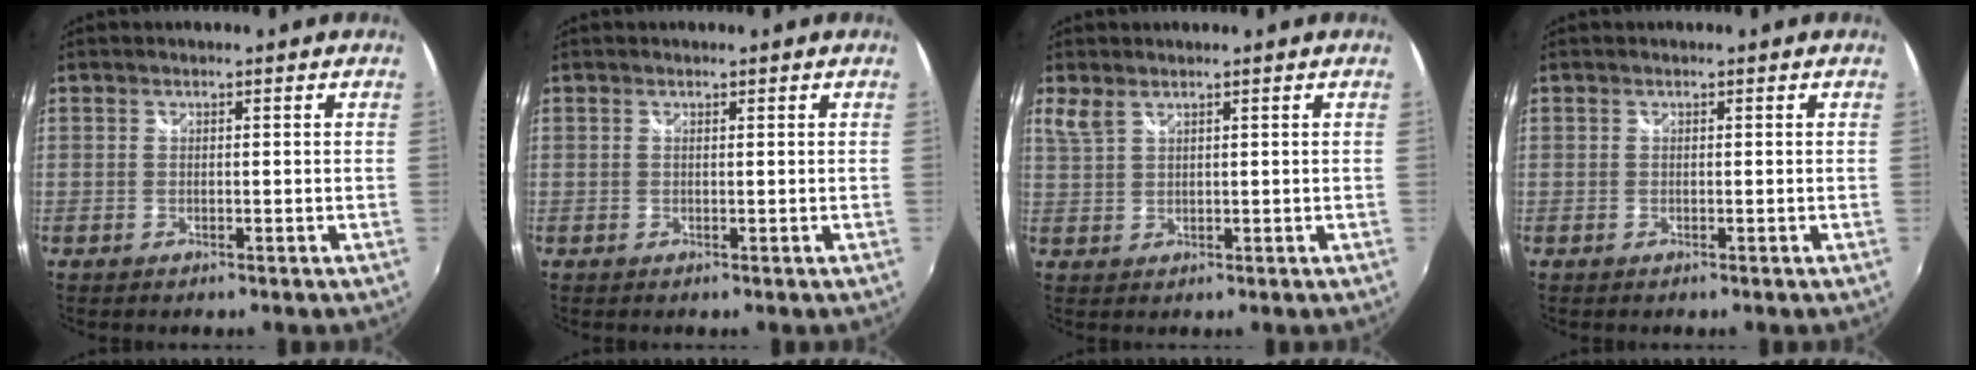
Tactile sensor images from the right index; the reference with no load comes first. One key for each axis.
{"total": 0.0}
{"total": 2.6, "fx": 1.9, "fy": 0.9, "fz": 1.6, "tx": -0.035, "ty": 0.000, "tz": 0.041}
{"total": 0.0}